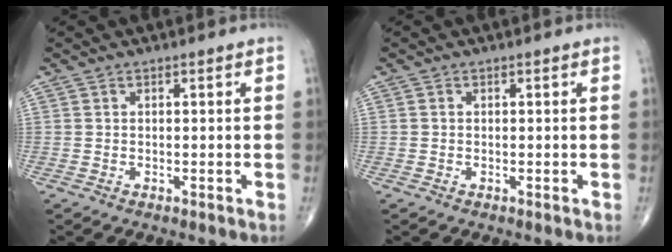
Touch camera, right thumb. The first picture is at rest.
{"total": 0.0}